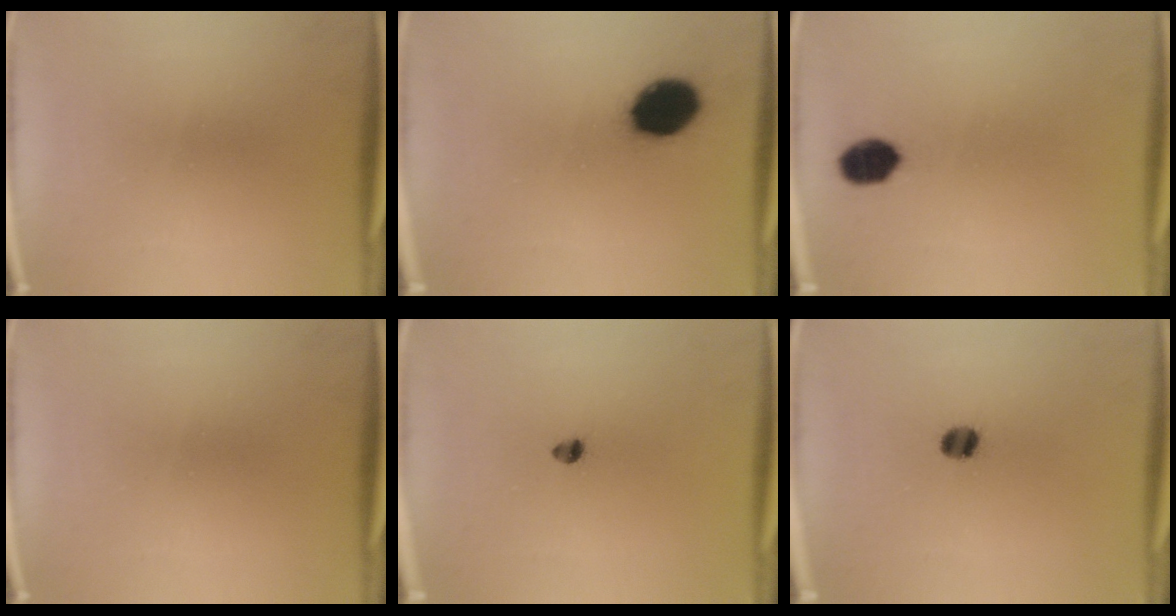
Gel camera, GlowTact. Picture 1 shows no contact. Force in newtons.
{"total": 11.9}
{"total": 5.6}
{"total": 0.0}
{"total": 1.7}
{"total": 3.5}